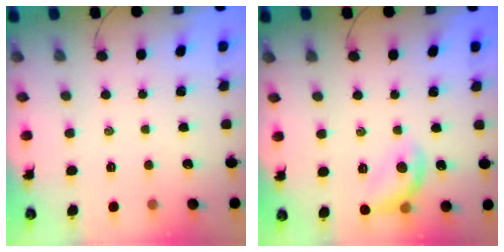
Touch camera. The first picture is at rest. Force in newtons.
{"total": 10.8, "press": 10.8, "slide": 0.7}